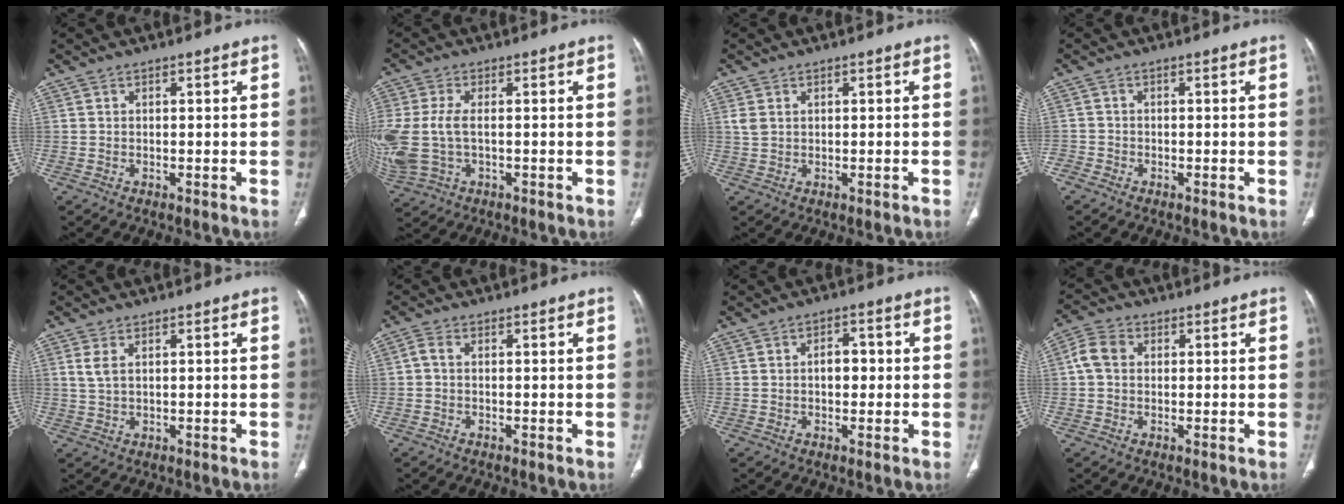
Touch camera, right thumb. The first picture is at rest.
{"total": 11.7, "force": [-0.8, 7.1, 9.3], "torque": [-0.247, 0.000, -0.003]}
{"total": 2.0, "force": [0.4, 1.4, 1.3], "torque": [-0.031, 0.009, 0.017]}
{"total": 2.0, "force": [-1.2, 1.5, 0.0], "torque": [0.001, 0.007, -0.030]}
{"total": 3.3, "force": [1.2, 1.8, 2.5], "torque": [-0.060, 0.004, 0.032]}
{"total": 1.7, "force": [-0.1, 1.0, 1.3], "torque": [-0.030, 0.003, -0.005]}
{"total": 3.9, "force": [0.1, 2.6, 2.9], "torque": [-0.034, 0.014, 0.000]}
{"total": 5.1, "force": [0.7, 4.0, 3.1], "torque": [-0.062, 0.014, 0.009]}